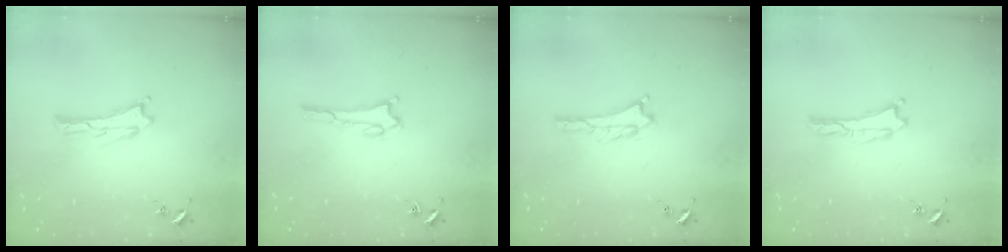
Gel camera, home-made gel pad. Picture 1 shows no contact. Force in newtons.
{"total": 1.6, "press": 1.6, "slide": 0.1}
{"total": 0.9, "press": 0.9, "slide": 0.2}
{"total": 0.0}